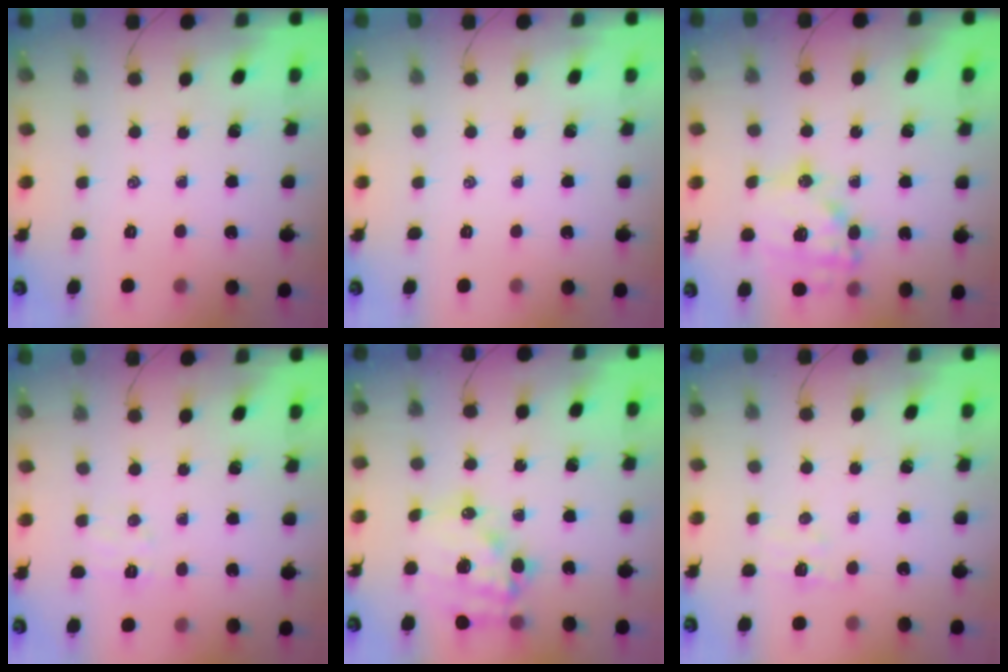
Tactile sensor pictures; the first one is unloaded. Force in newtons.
{"total": 0.0}
{"total": 16.1, "press": 15.9, "slide": 2.5}
{"total": 4.5, "press": 4.4, "slide": 1.0}
{"total": 15.7, "press": 15.3, "slide": 3.7}
{"total": 3.9, "press": 3.8, "slide": 0.9}